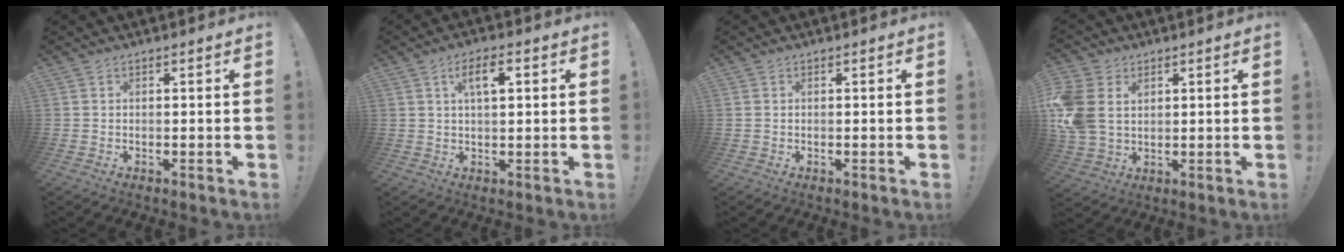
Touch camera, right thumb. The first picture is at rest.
{"total": 6.1, "force": [2.2, 2.3, 5.2], "torque": [-0.082, 0.001, 0.031]}
{"total": 0.5, "force": [0.2, 0.4, 0.3], "torque": [-0.012, 0.004, 0.005]}
{"total": 12.5, "force": [2.8, 9.6, 7.4], "torque": [-0.169, -0.010, 0.057]}